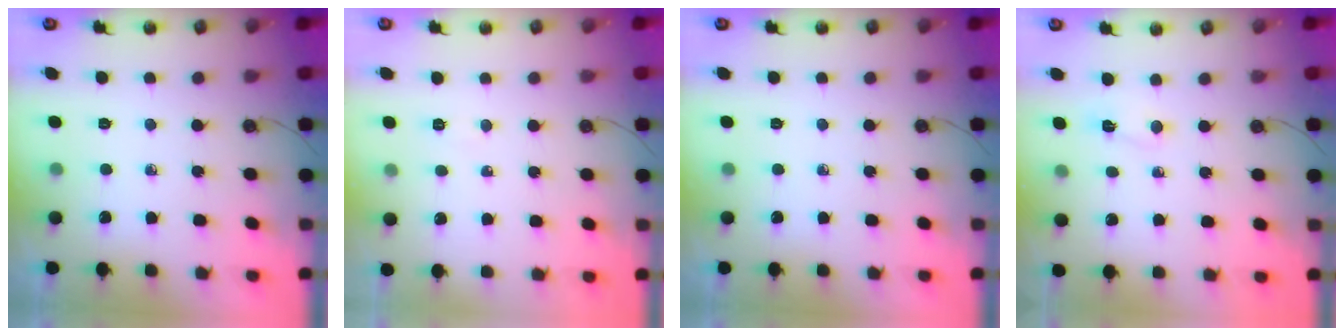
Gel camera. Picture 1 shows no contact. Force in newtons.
{"total": 4.7, "press": 3.3, "slide": 3.3}
{"total": 0.0}
{"total": 2.5, "press": 2.4, "slide": 0.6}